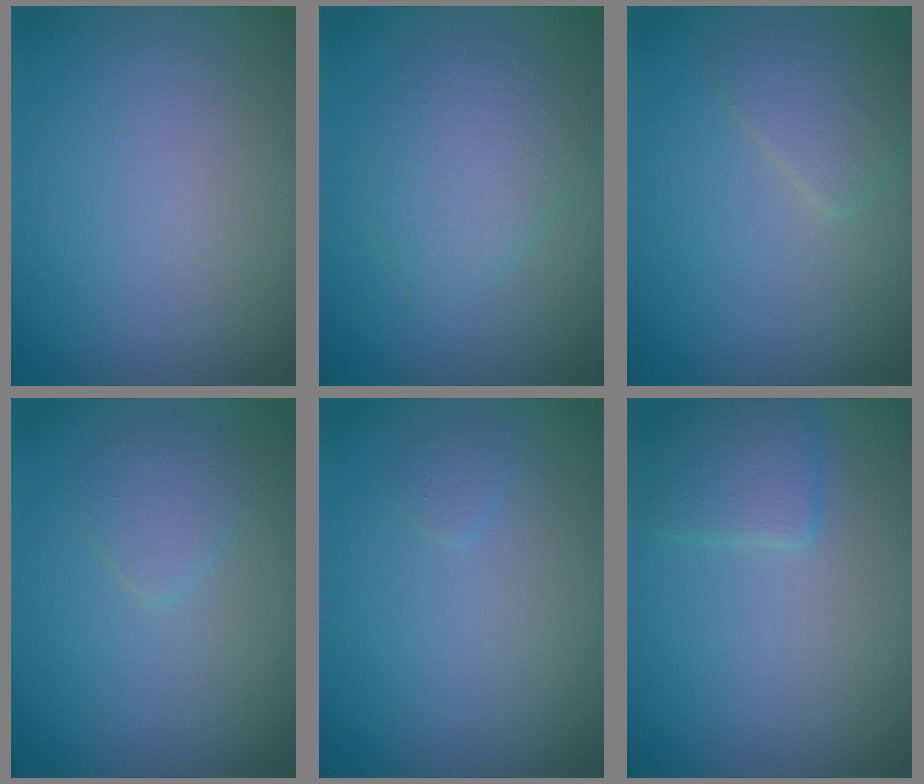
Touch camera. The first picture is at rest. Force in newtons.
{"total": 3.1, "press": 3.1, "slide": 0.1}
{"total": 2.4, "press": 2.4, "slide": 0.1}
{"total": 1.9, "press": 1.9, "slide": 0.1}
{"total": 0.7, "press": 0.7, "slide": 0.1}
{"total": 2.6, "press": 2.6, "slide": 0.1}